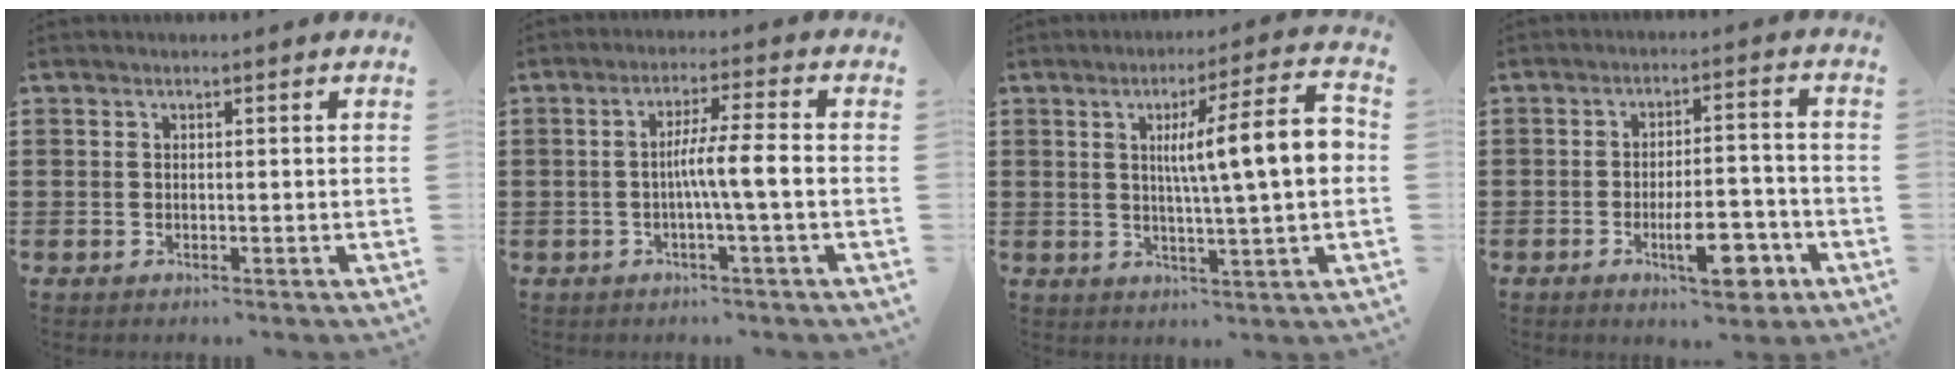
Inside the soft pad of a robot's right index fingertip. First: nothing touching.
{"total": 5.4, "force": [-1.0, -0.3, 5.3], "torque": [-0.096, -0.003, -0.024]}
{"total": 11.4, "force": [1.7, 1.1, 11.2], "torque": [-0.182, -0.006, 0.019]}
{"total": 9.1, "force": [-4.0, 3.1, 7.6], "torque": [-0.114, 0.004, -0.066]}